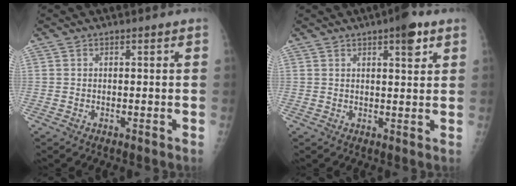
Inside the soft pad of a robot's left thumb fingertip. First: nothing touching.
{"total": 5.3, "force": [2.9, 1.6, 4.1], "torque": [-0.046, -0.010, 0.035]}